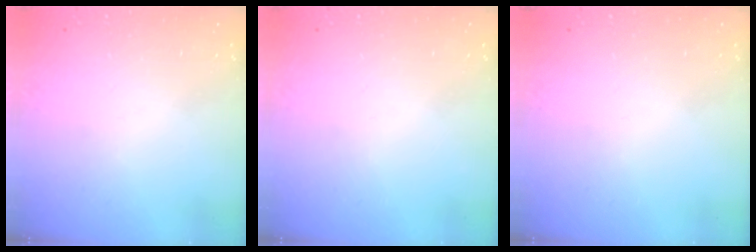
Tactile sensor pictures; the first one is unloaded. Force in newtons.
{"total": 0.0}
{"total": 0.0}